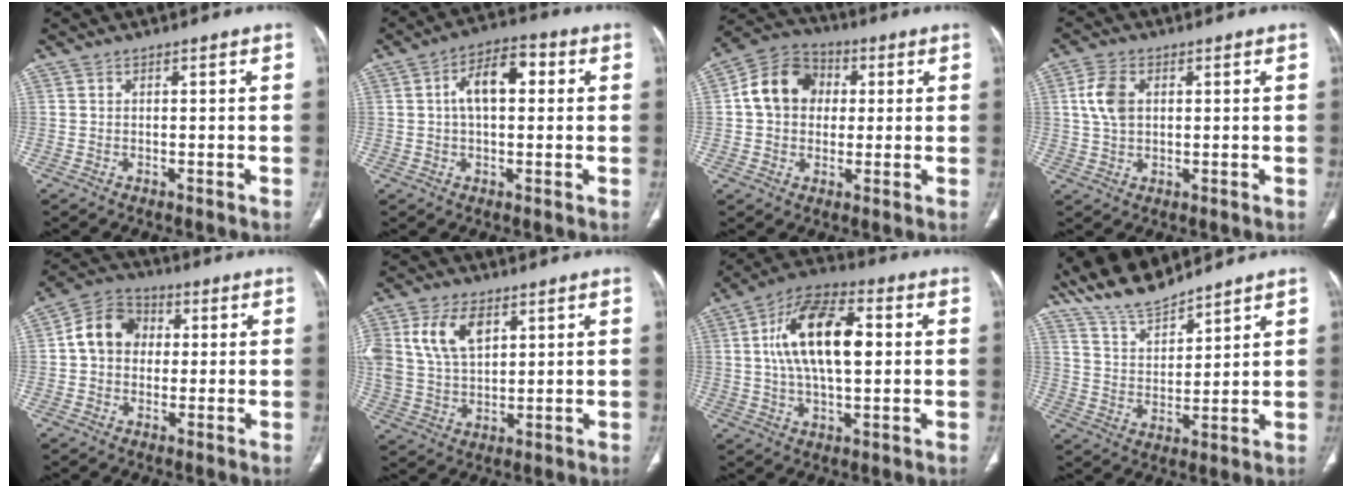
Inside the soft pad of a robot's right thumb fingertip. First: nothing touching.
{"total": 9.1, "force": [1.6, 4.9, 7.5], "torque": [-0.119, 0.026, 0.019]}
{"total": 11.8, "force": [1.5, 9.8, 6.4], "torque": [-0.091, 0.021, 0.014]}
{"total": 6.0, "force": [1.3, 3.9, 4.3], "torque": [-0.090, 0.003, 0.024]}
{"total": 9.5, "force": [1.0, 7.9, 5.3], "torque": [-0.075, 0.023, 0.004]}
{"total": 11.7, "force": [4.6, 7.1, 8.0], "torque": [-0.151, -0.004, 0.098]}
{"total": 16.7, "force": [2.5, 8.1, 14.4], "torque": [-0.248, 0.016, 0.038]}
{"total": 9.9, "force": [9.1, 2.1, 3.1], "torque": [-0.050, -0.044, 0.182]}